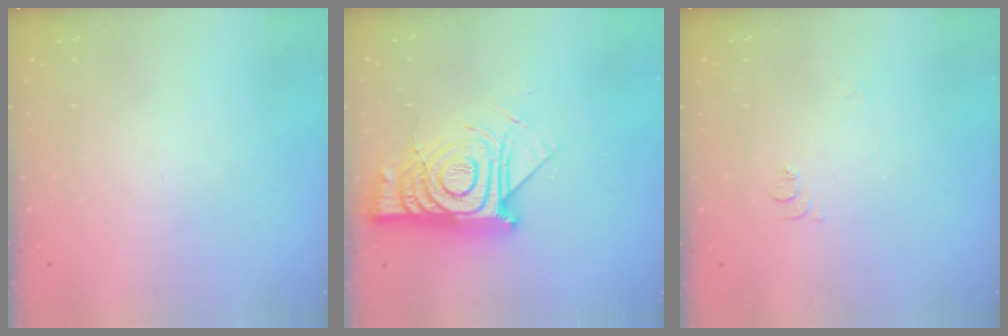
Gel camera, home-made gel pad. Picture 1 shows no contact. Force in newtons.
{"total": 17.4, "press": 17.3, "slide": 1.7}
{"total": 5.7, "press": 5.6, "slide": 0.7}